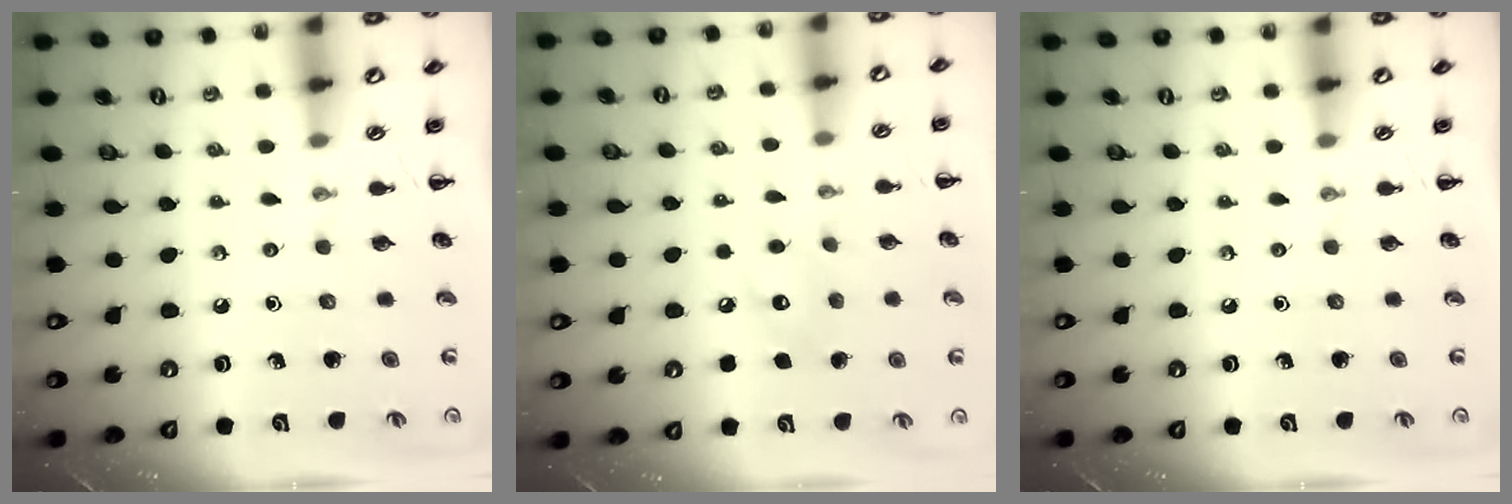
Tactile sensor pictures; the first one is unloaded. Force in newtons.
{"total": 7.0, "press": 6.8, "slide": 1.6}
{"total": 0.0}